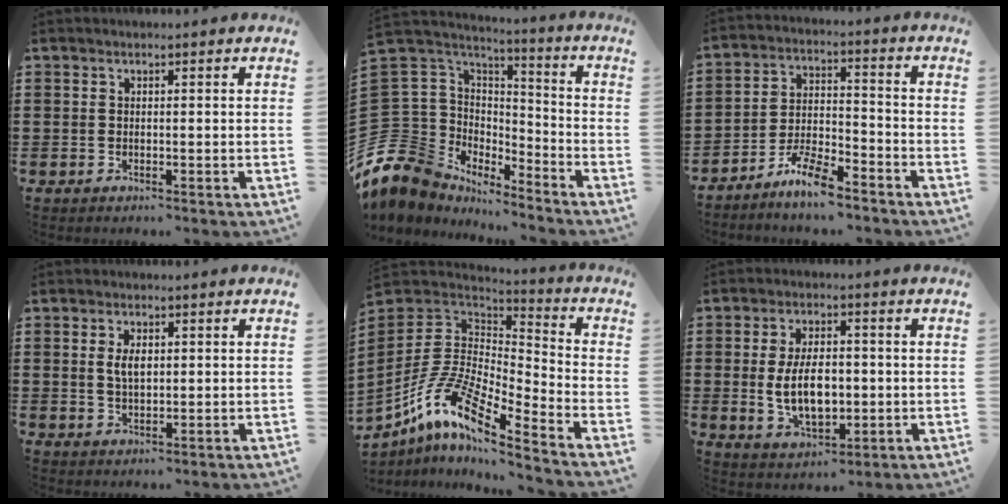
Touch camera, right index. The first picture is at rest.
{"total": 10.7, "force": [-6.2, 8.6, 1.5], "torque": [-0.099, -0.013, -0.118]}
{"total": 6.6, "force": [-5.8, 1.2, 2.9], "torque": [-0.061, 0.007, -0.109]}
{"total": 3.3, "force": [0.6, 1.5, 2.8], "torque": [-0.059, 0.006, 0.010]}
{"total": 11.2, "force": [-7.8, 3.2, 7.4], "torque": [-0.182, -0.003, -0.166]}
{"total": 7.7, "force": [-0.3, 4.5, 6.3], "torque": [-0.121, 0.000, -0.012]}